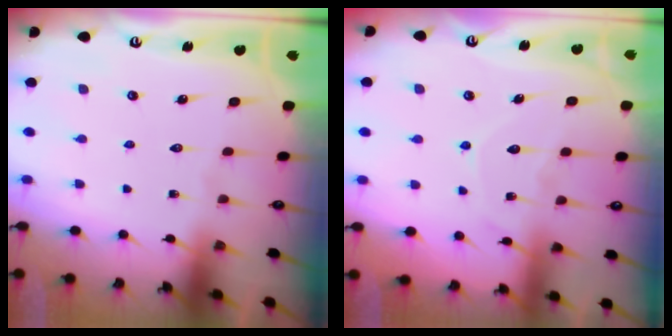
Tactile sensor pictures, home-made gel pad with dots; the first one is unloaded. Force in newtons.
{"total": 8.0, "press": 8.0, "slide": 0.8}